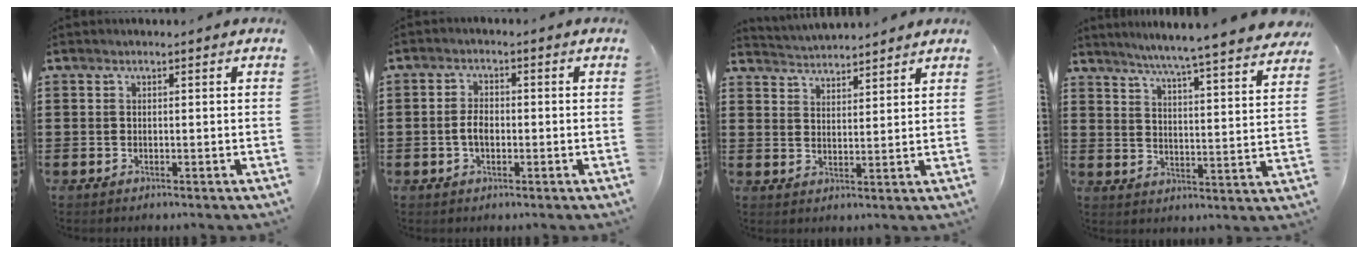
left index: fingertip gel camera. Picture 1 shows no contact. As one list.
[{"total": 3.2, "force": [-0.4, 1.7, 2.6], "torque": [-0.066, 0.000, -0.014]}, {"total": 3.4, "force": [3.4, -0.2, -0.3], "torque": [-0.007, -0.017, 0.061]}, {"total": 5.5, "force": [5.0, -1.4, 1.9], "torque": [-0.058, -0.045, 0.080]}]